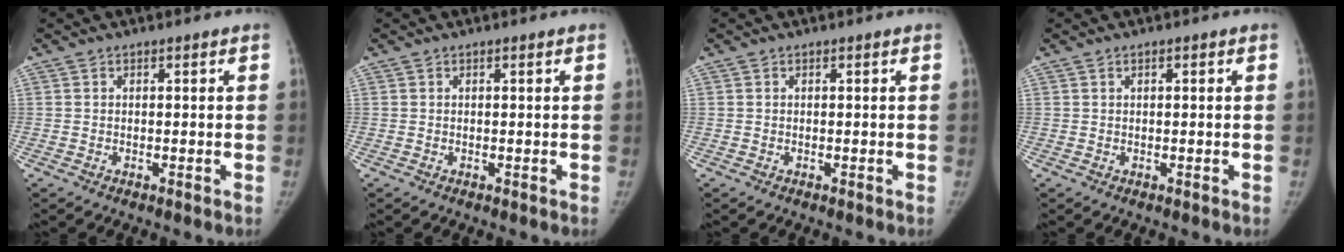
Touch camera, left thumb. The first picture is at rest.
{"total": 0.0}
{"total": 0.0}
{"total": 0.6, "force": [0.2, 0.2, 0.5], "torque": [-0.009, 0.002, 0.003]}